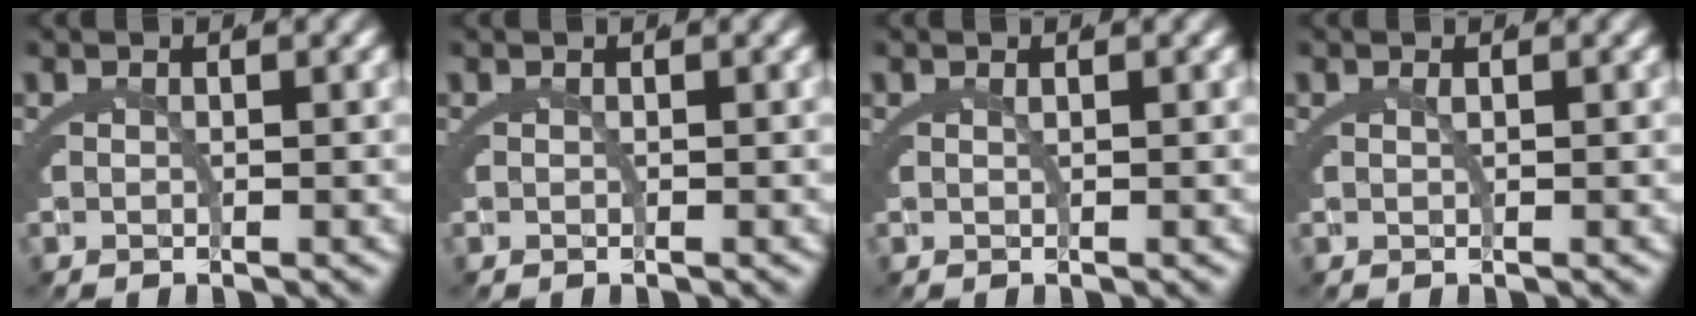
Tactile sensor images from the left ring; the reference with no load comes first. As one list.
[{"total": 0.0}, {"total": 0.6, "force": [0.3, -0.4, 0.2], "torque": [-0.004, -0.005, 0.010]}, {"total": 0.7, "force": [0.3, -0.5, 0.3], "torque": [-0.003, -0.001, 0.007]}]